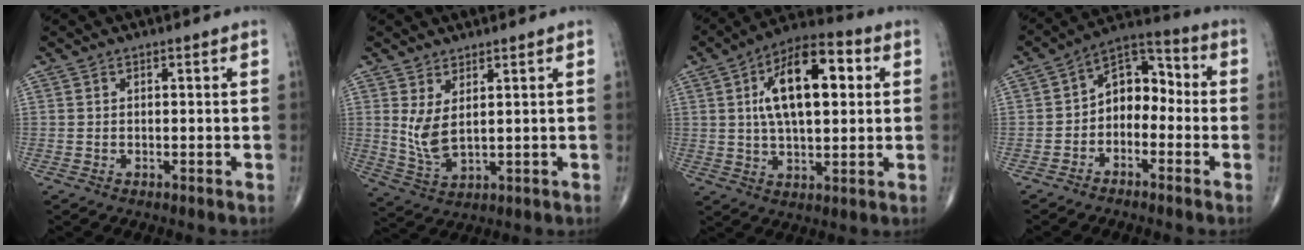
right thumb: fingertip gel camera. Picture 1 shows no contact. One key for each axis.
{"total": 5.9, "fx": 1.8, "fy": 2.5, "fz": 5.1, "tx": -0.108, "ty": -0.021, "tz": 0.048}
{"total": 16.8, "fx": 3.7, "fy": 8.0, "fz": 14.3, "tx": -0.220, "ty": 0.014, "tz": 0.056}
{"total": 9.1, "fx": -1.7, "fy": 6.4, "fz": 6.2, "tx": -0.066, "ty": 0.046, "tz": -0.050}